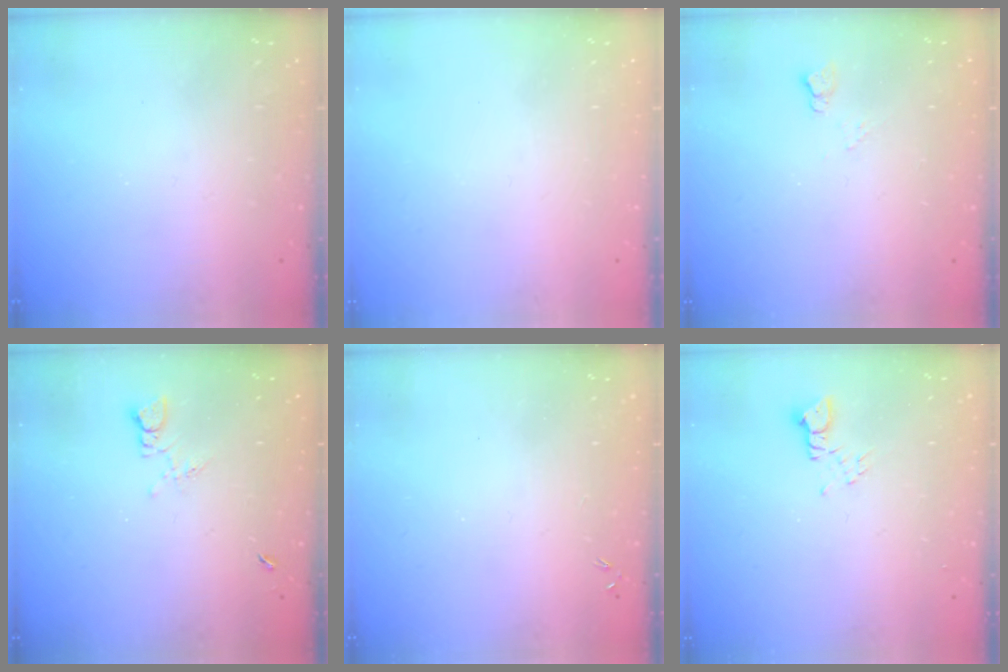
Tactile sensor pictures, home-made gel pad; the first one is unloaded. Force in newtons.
{"total": 0.0}
{"total": 4.9, "press": 4.8, "slide": 0.6}
{"total": 3.5, "press": 3.5, "slide": 0.5}
{"total": 0.0}
{"total": 2.1, "press": 2.1, "slide": 0.3}